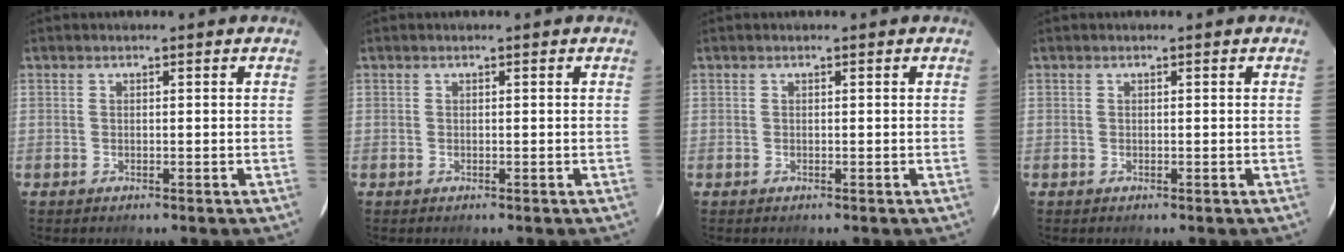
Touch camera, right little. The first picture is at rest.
{"total": 0.0}
{"total": 0.0}
{"total": 0.0}